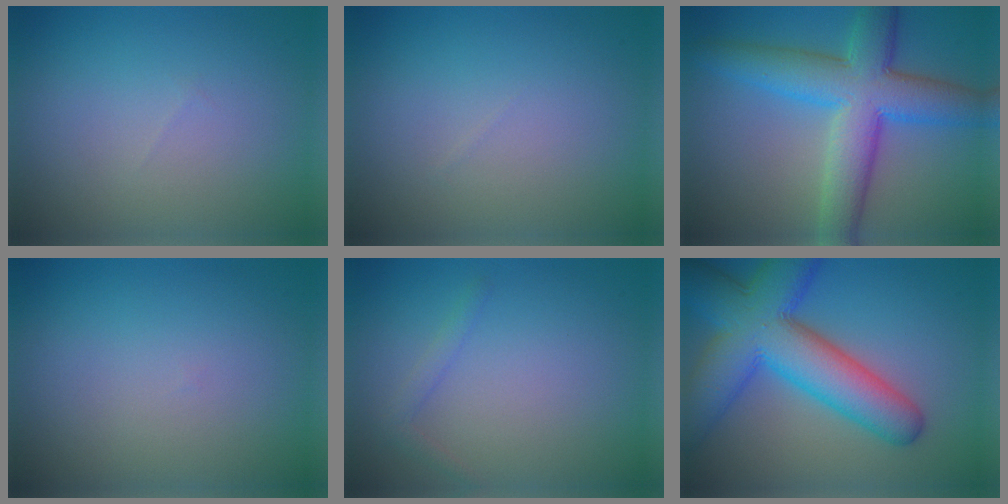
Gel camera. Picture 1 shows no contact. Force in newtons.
{"total": 0.0}
{"total": 8.8, "press": 8.8, "slide": 0.1}
{"total": 0.0}
{"total": 1.1, "press": 1.1, "slide": 0.1}
{"total": 11.1, "press": 11.1, "slide": 0.4}